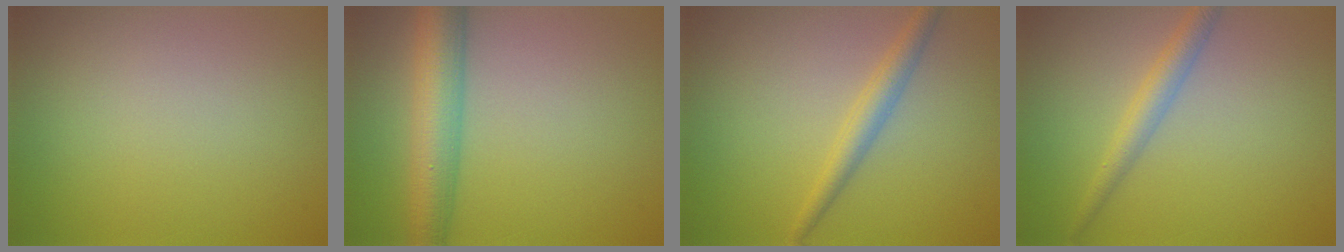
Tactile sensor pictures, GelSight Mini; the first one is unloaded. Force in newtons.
{"total": 5.9, "press": 5.9, "slide": 0.2}
{"total": 2.3, "press": 2.3, "slide": 0.0}
{"total": 2.5, "press": 2.5, "slide": 0.1}